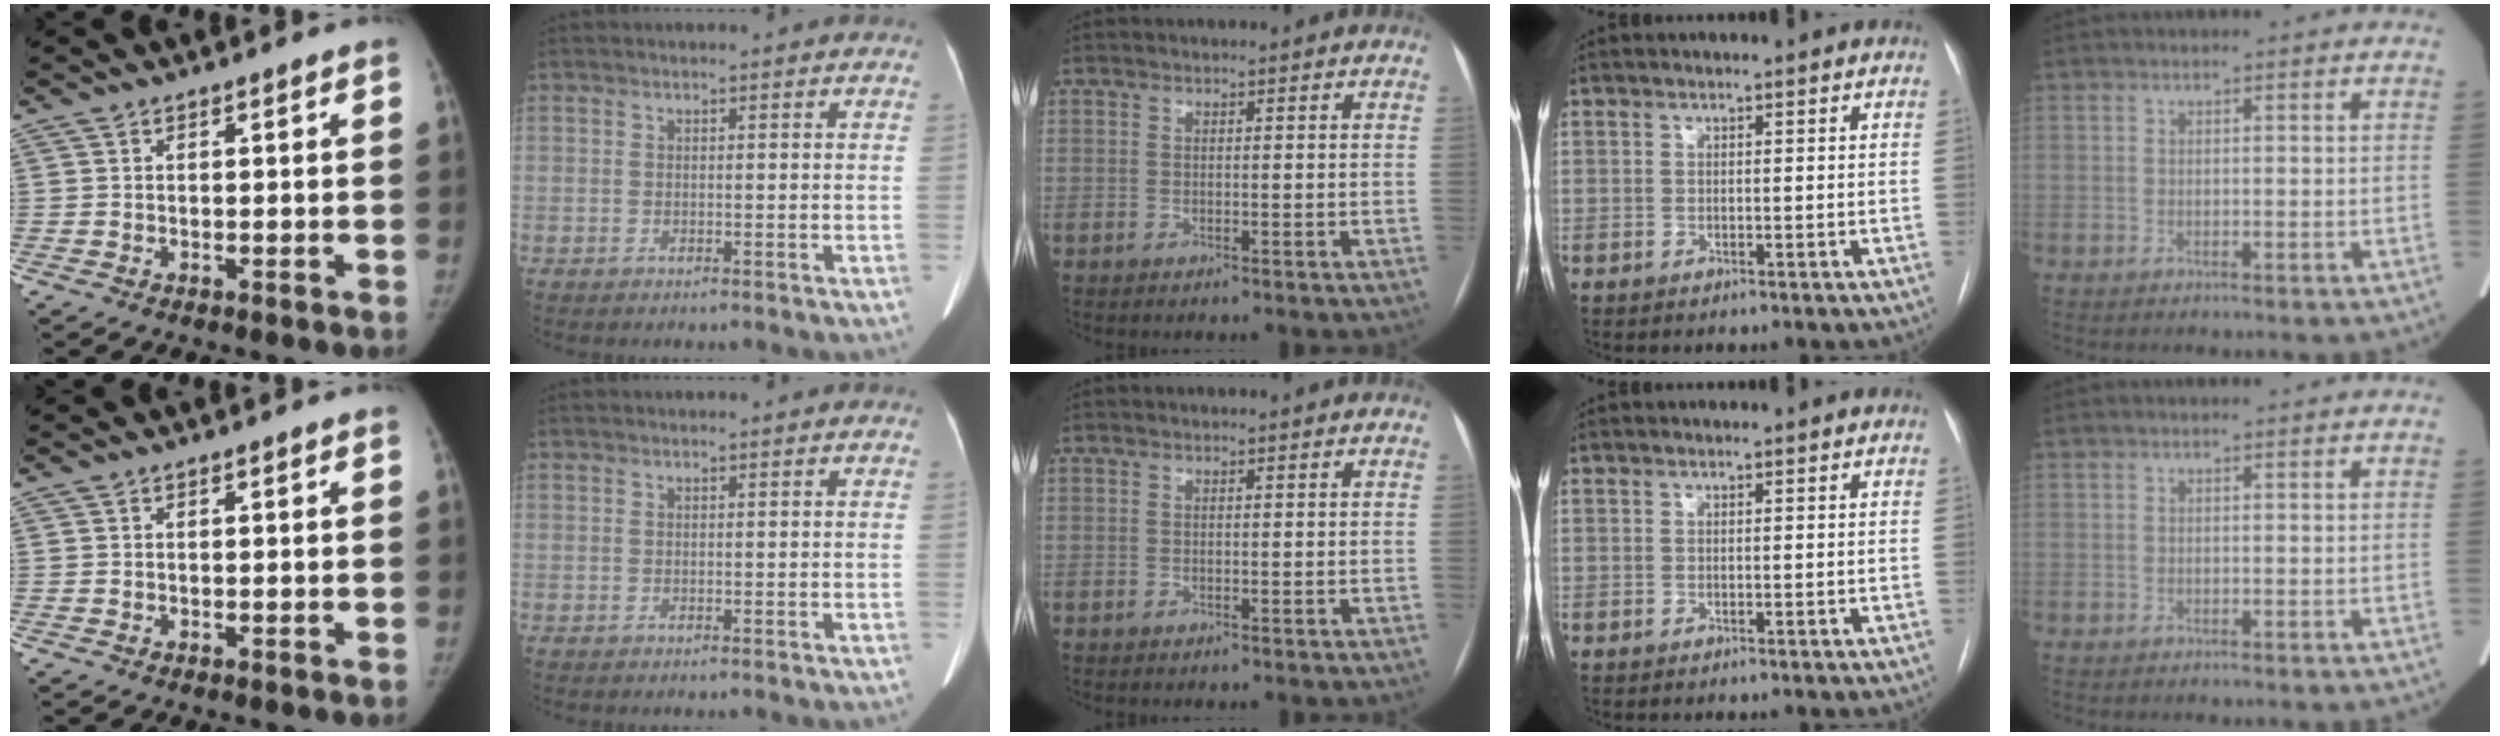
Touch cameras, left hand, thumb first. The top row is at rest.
{}